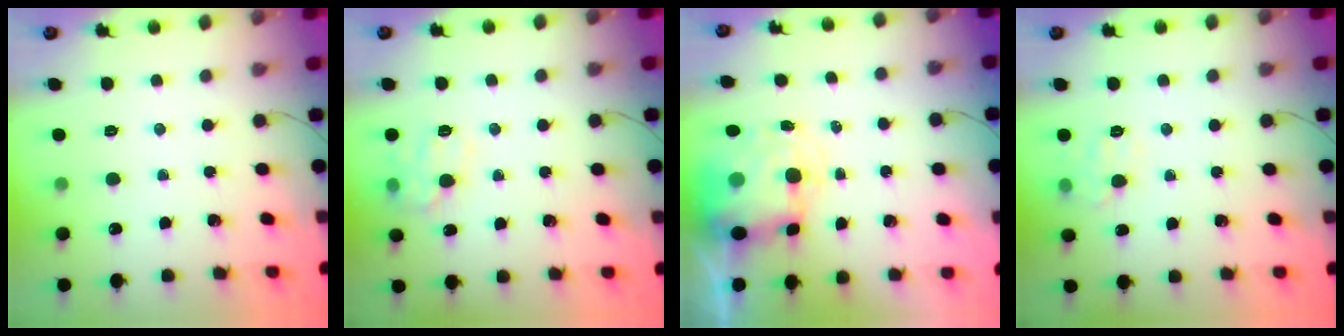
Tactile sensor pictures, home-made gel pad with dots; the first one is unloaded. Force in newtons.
{"total": 11.3, "press": 11.3, "slide": 0.5}
{"total": 8.4, "press": 8.2, "slide": 2.1}
{"total": 7.2, "press": 7.1, "slide": 1.1}